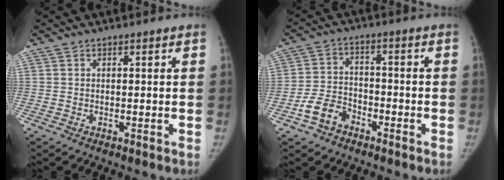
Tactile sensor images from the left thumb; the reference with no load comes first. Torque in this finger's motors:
{"motor_torque": [-0.87, 0.62, 0.32, -0.19, 0.07]}